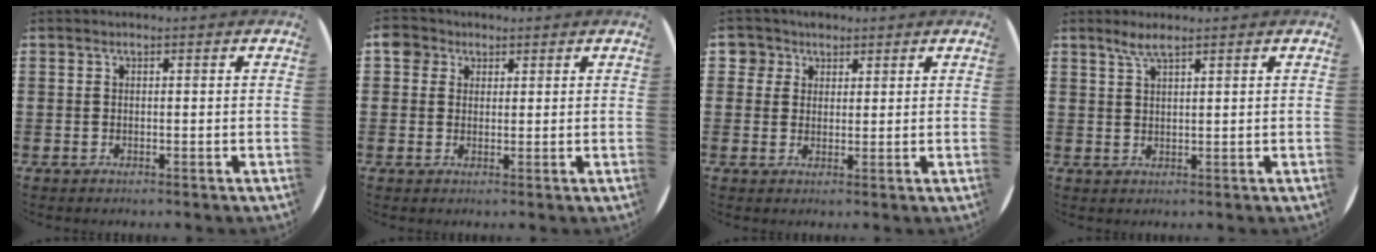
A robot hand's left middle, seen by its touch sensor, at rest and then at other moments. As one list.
[{"total": 2.8, "force": [1.7, 2.1, 0.6], "torque": [-0.004, 0.003, 0.029]}, {"total": 3.1, "force": [2.1, 2.3, 0.2], "torque": [0.001, 0.003, 0.036]}, {"total": 2.8, "force": [2.1, 0.3, 1.8], "torque": [-0.040, 0.004, 0.037]}]